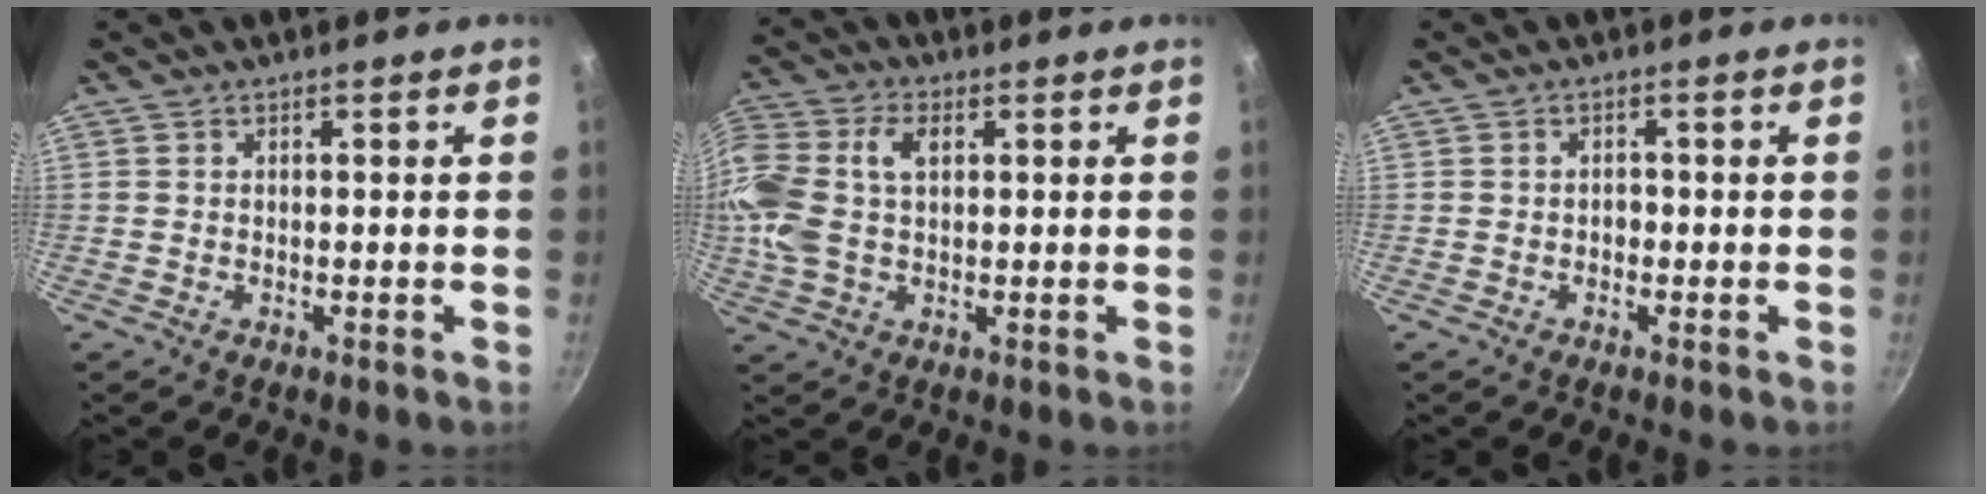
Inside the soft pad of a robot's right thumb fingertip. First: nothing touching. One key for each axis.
{"total": 15.2, "fx": 2.2, "fy": 9.6, "fz": 11.6, "tx": -0.299, "ty": 0.020, "tz": 0.042}
{"total": 1.2, "fx": -0.4, "fy": 0.9, "fz": 0.6, "tx": -0.001, "ty": 0.005, "tz": -0.010}